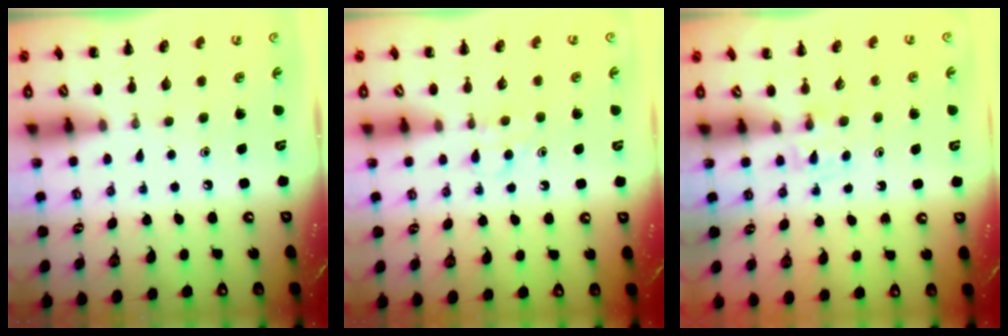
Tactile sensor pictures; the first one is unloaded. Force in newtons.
{"total": 3.3, "press": 3.0, "slide": 1.2}
{"total": 2.8, "press": 2.5, "slide": 1.1}